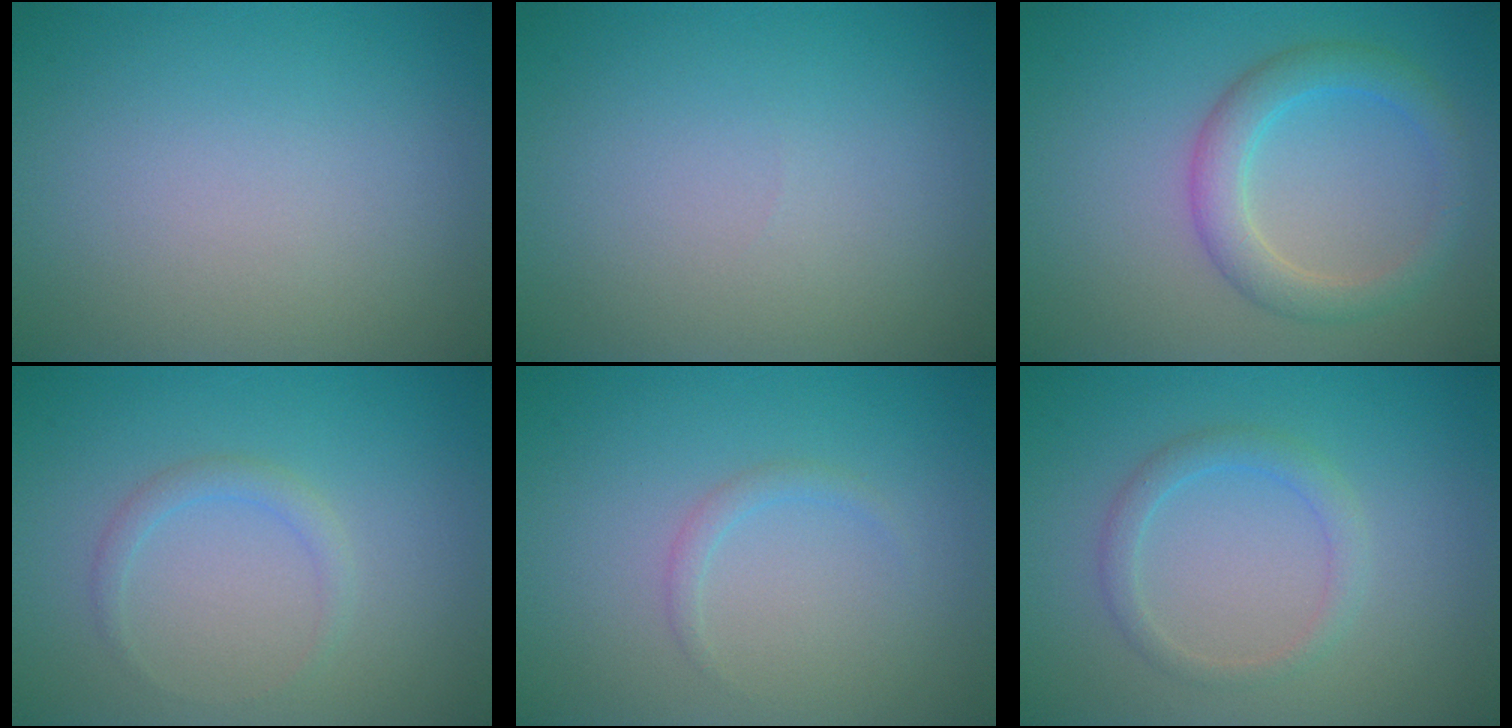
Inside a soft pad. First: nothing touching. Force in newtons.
{"total": 0.0}
{"total": 3.5, "press": 3.5, "slide": 0.1}
{"total": 1.3, "press": 1.3, "slide": 0.1}
{"total": 0.9, "press": 0.9, "slide": 0.1}
{"total": 1.8, "press": 1.8, "slide": 0.0}